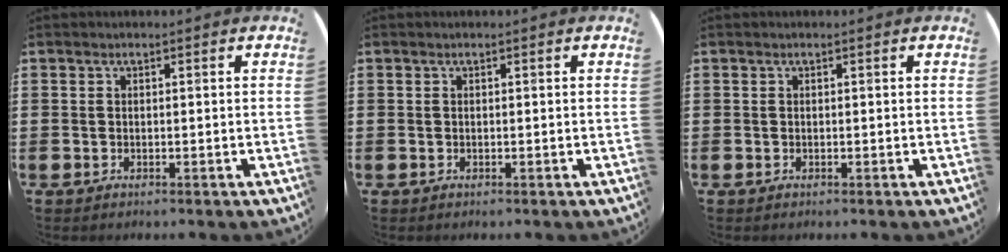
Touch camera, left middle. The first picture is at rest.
{"total": 0.0}
{"total": 0.0}